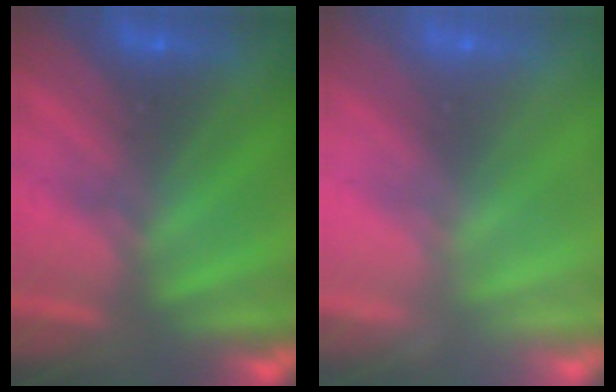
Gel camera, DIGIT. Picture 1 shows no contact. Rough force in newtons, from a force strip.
{"total": 2.4}